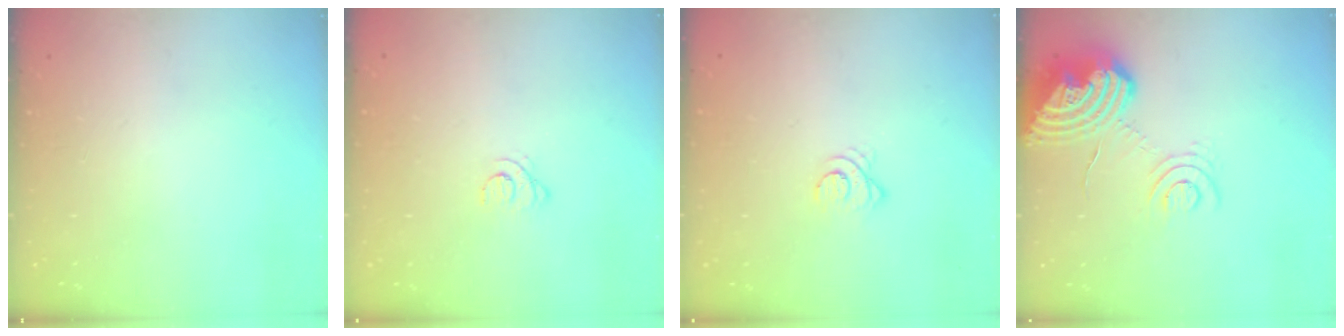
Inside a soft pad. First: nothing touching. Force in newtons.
{"total": 1.1, "press": 1.1, "slide": 0.1}
{"total": 3.5, "press": 3.5, "slide": 0.5}
{"total": 14.5, "press": 14.4, "slide": 2.0}